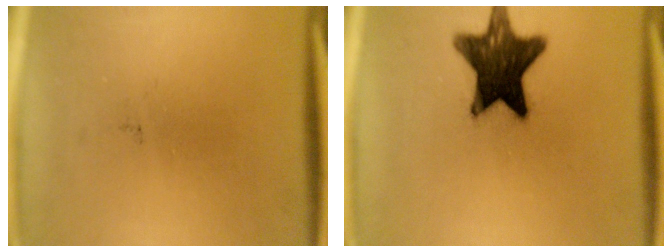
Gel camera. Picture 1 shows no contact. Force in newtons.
{"total": 14.5}